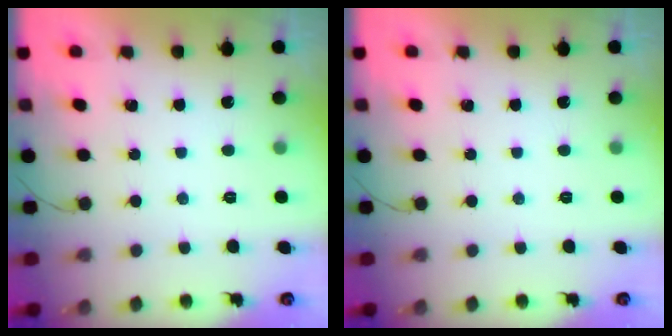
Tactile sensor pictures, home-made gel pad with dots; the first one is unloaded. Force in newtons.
{"total": 0.0}